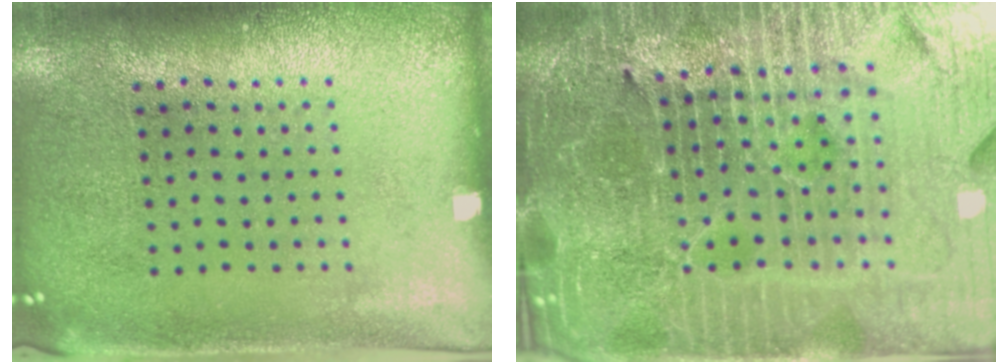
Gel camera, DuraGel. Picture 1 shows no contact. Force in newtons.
{"total": 7.0, "press": 6.2, "slide": 3.4}